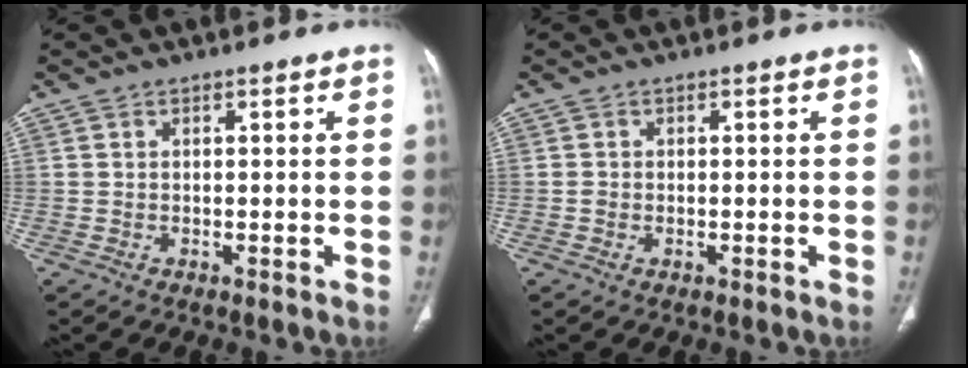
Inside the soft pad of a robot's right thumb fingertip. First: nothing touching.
{"total": 0.6, "force": [-0.2, 0.5, 0.3], "torque": [-0.008, 0.000, -0.004]}